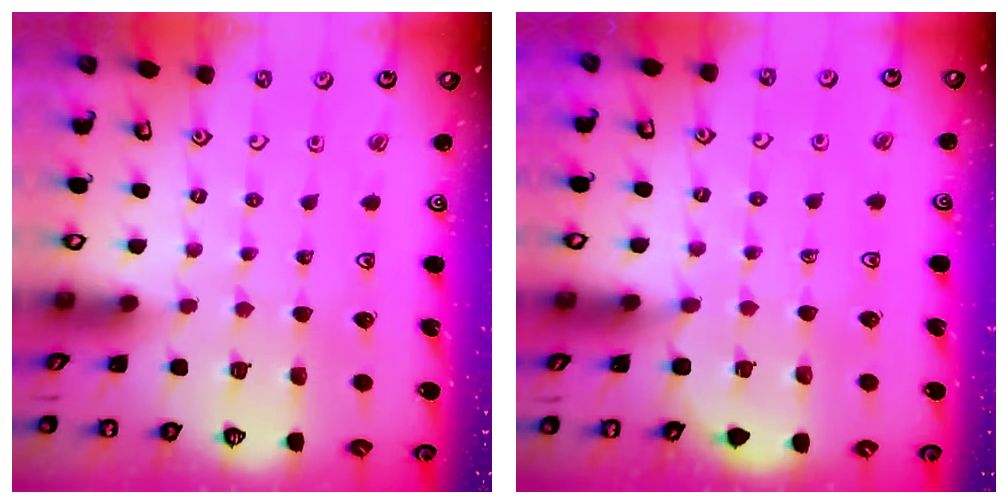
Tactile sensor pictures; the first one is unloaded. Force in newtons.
{"total": 5.7, "press": 5.6, "slide": 0.6}